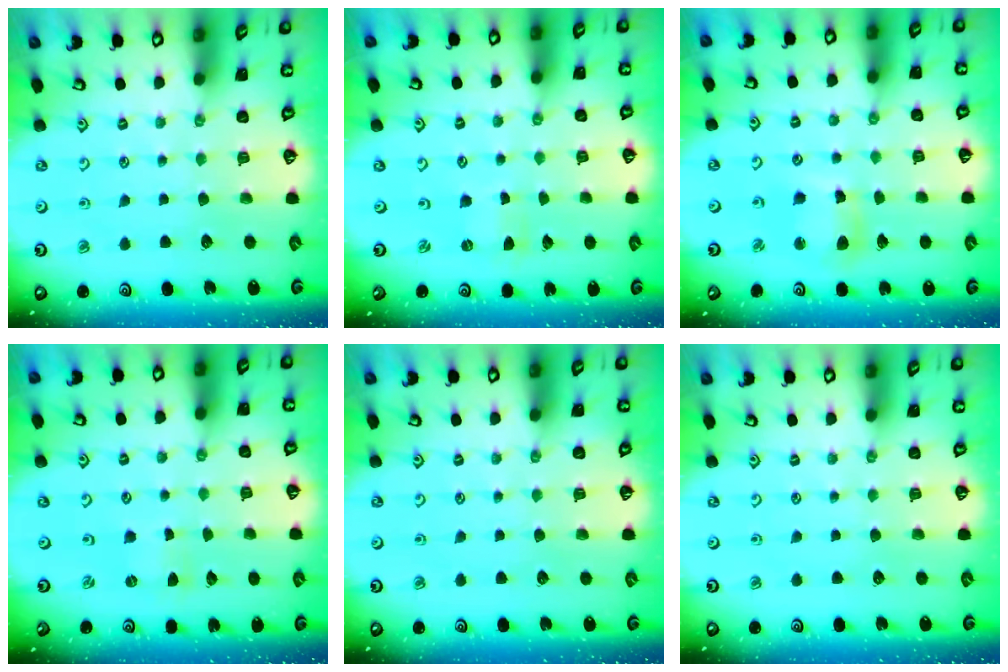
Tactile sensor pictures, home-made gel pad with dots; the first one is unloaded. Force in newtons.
{"total": 0.0}
{"total": 8.4, "press": 8.3, "slide": 1.3}
{"total": 0.0}
{"total": 0.0}
{"total": 0.0}